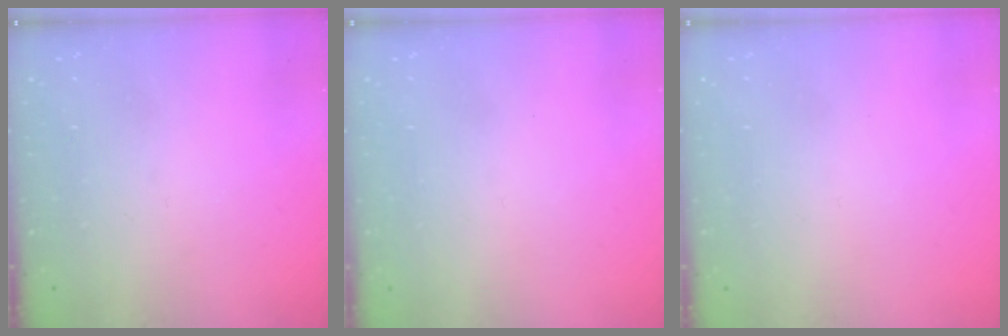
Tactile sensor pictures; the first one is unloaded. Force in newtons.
{"total": 1.7, "press": 1.7, "slide": 0.1}
{"total": 1.6, "press": 1.6, "slide": 0.1}